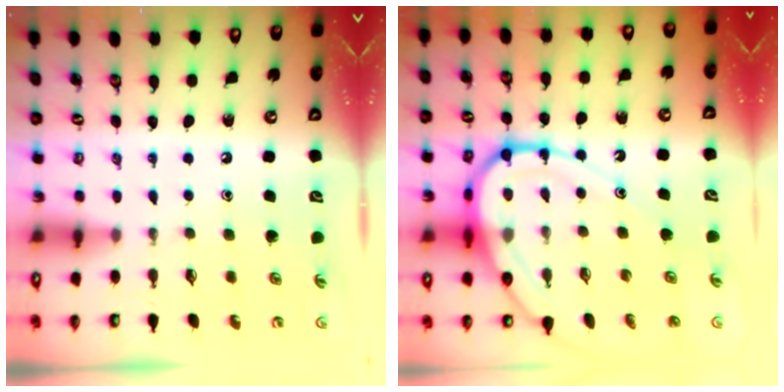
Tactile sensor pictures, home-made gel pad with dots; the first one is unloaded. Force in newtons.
{"total": 16.9, "press": 16.8, "slide": 1.8}